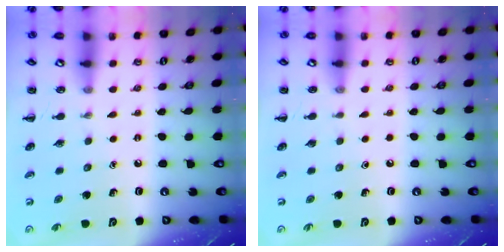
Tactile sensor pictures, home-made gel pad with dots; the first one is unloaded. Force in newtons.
{"total": 0.0}